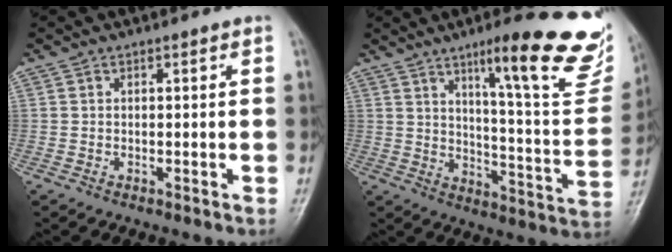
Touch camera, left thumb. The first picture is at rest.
{"total": 23.5, "force": [14.5, 3.9, 18.0], "torque": [-0.210, -0.068, 0.204]}